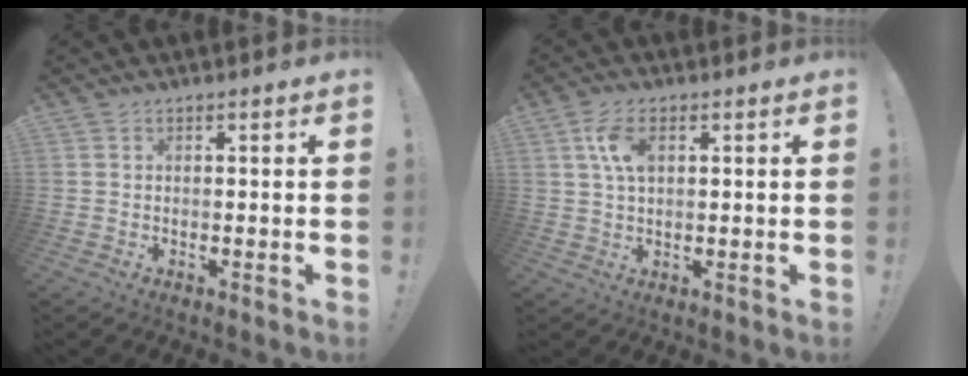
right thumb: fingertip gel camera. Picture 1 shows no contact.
{"total": 6.9, "force": [2.1, 3.8, 5.4], "torque": [-0.099, -0.001, 0.035]}